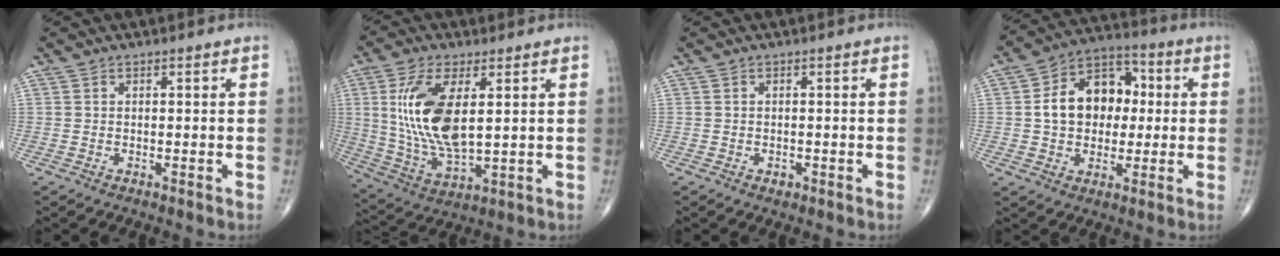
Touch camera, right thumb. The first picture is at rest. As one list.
[{"total": 15.2, "force": [3.1, 6.5, 13.3], "torque": [-0.274, -0.021, 0.070]}, {"total": 0.9, "force": [-0.4, 0.6, 0.5], "torque": [-0.006, 0.000, -0.004]}, {"total": 14.1, "force": [1.0, 10.4, 9.4], "torque": [-0.117, 0.026, 0.010]}]